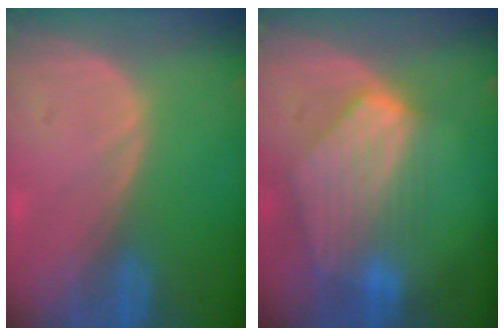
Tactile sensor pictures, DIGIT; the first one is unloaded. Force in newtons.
{"total": 8.6, "press": 7.7, "slide": 3.8}